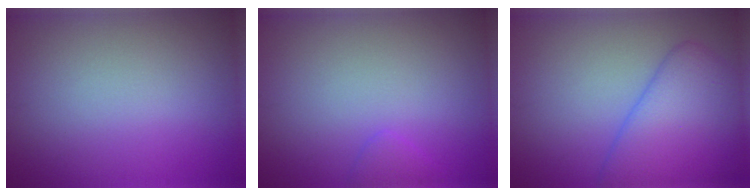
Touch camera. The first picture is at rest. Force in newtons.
{"total": 1.0, "press": 1.0, "slide": 0.1}
{"total": 6.5, "press": 6.5, "slide": 0.5}